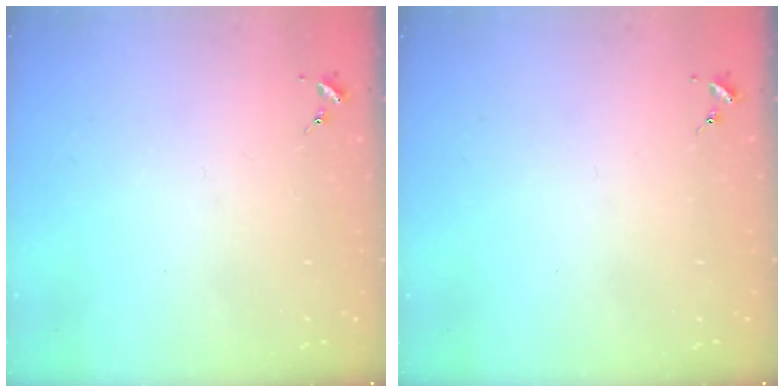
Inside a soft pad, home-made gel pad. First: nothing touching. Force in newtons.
{"total": 0.0}